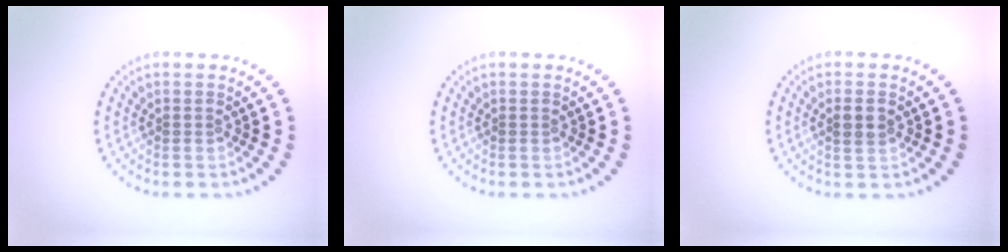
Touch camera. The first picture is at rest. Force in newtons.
{"total": 0.0}
{"total": 1.7, "press": 1.6, "slide": 0.6}